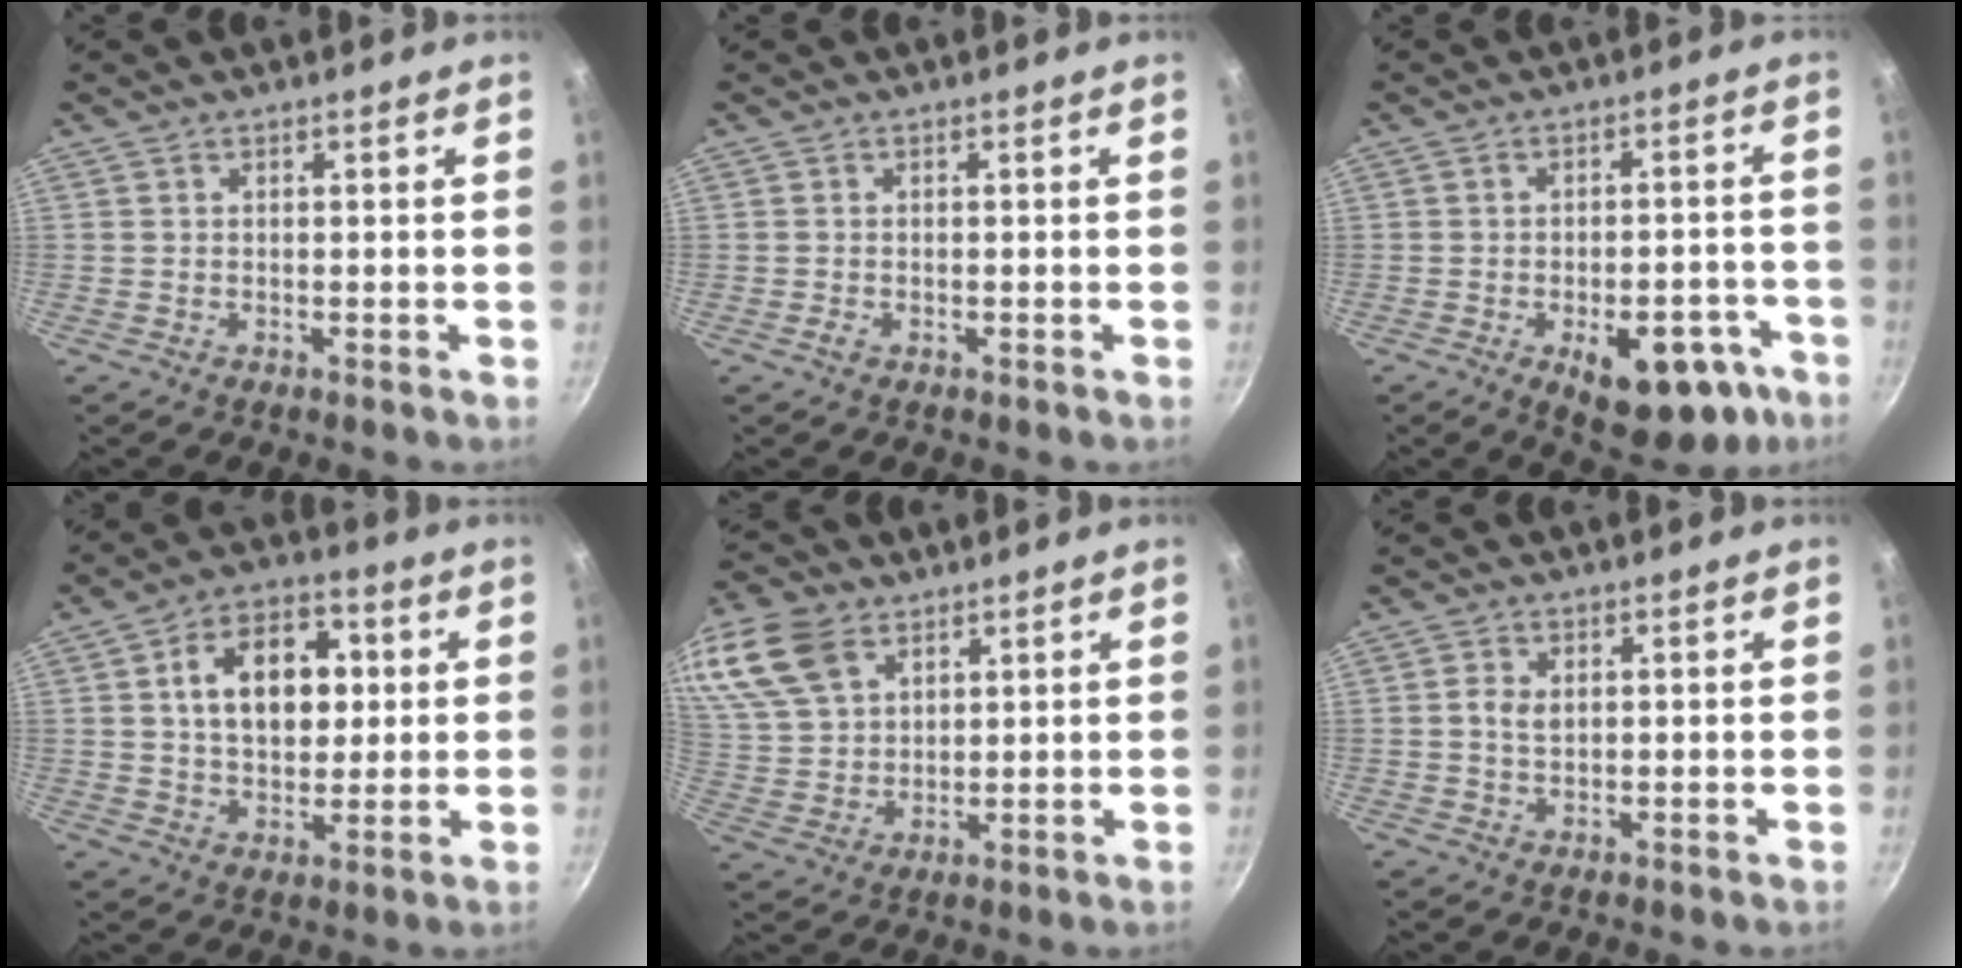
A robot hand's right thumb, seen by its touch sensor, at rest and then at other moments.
{"total": 1.0, "force": [-0.5, 0.6, 0.6], "torque": [-0.010, -0.001, -0.009]}
{"total": 15.3, "force": [-6.9, 8.0, 11.1], "torque": [-0.096, 0.030, -0.077]}
{"total": 14.1, "force": [2.5, 9.5, 10.0], "torque": [-0.118, 0.011, 0.032]}
{"total": 15.9, "force": [8.4, 10.4, 8.6], "torque": [-0.180, -0.003, 0.170]}
{"total": 2.6, "force": [0.3, 1.8, 1.9], "torque": [-0.031, 0.003, 0.005]}